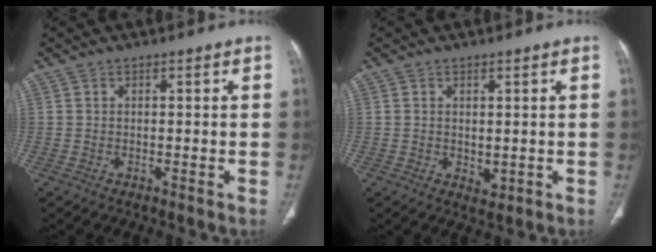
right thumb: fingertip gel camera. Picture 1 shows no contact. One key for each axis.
{"total": 2.0, "fx": 0.2, "fy": 1.5, "fz": 1.4, "tx": -0.022, "ty": -0.008, "tz": 0.012}